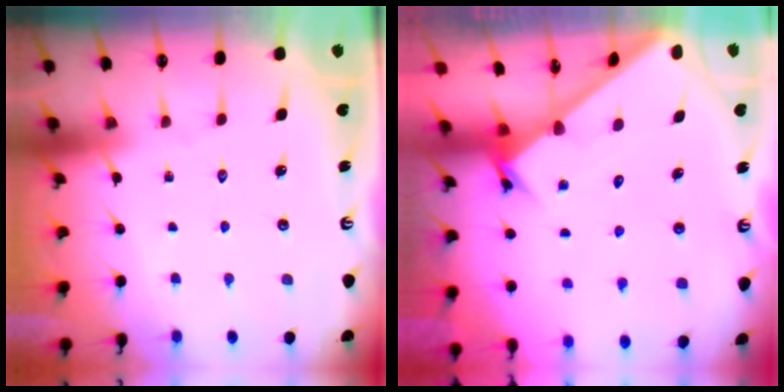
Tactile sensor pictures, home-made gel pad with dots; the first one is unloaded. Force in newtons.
{"total": 2.6, "press": 2.6, "slide": 0.3}